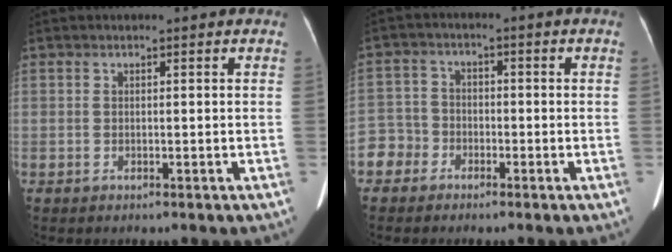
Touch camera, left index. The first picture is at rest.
{"total": 4.8, "force": [-2.9, 3.8, 0.0], "torque": [0.005, 0.013, -0.066]}